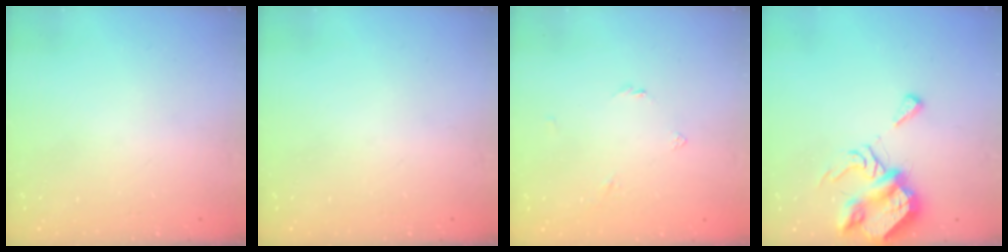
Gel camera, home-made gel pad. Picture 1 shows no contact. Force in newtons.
{"total": 0.0}
{"total": 2.5, "press": 2.4, "slide": 0.5}
{"total": 8.5, "press": 8.4, "slide": 1.0}